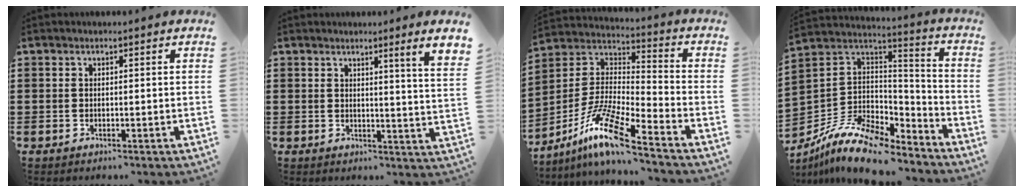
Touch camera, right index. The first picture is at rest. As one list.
[{"total": 3.0, "force": [2.1, -1.1, 1.8], "torque": [-0.027, -0.023, 0.029]}, {"total": 12.2, "force": [-9.0, 1.2, 8.2], "torque": [-0.175, -0.001, -0.180]}, {"total": 12.3, "force": [-9.4, 5.1, 6.1], "torque": [-0.132, 0.022, -0.175]}]